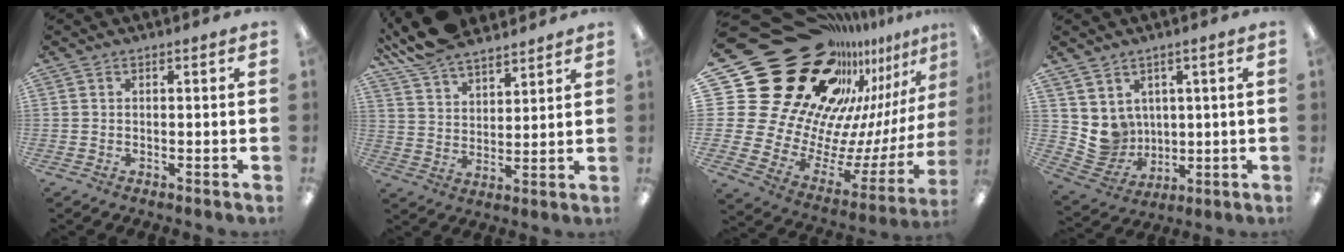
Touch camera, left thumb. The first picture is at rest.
{"total": 10.5, "force": [9.3, 3.7, 3.2], "torque": [-0.085, -0.047, 0.177]}
{"total": 35.3, "force": [20.8, 21.3, 18.9], "torque": [-0.258, -0.222, 0.460]}
{"total": 7.0, "force": [3.4, 6.1, 0.2], "torque": [-0.030, -0.034, 0.074]}